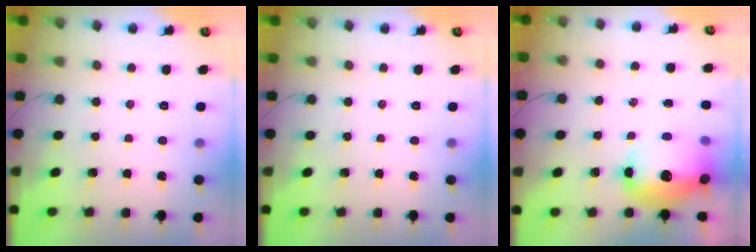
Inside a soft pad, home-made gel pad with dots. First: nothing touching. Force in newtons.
{"total": 0.0}
{"total": 14.9, "press": 14.5, "slide": 3.4}